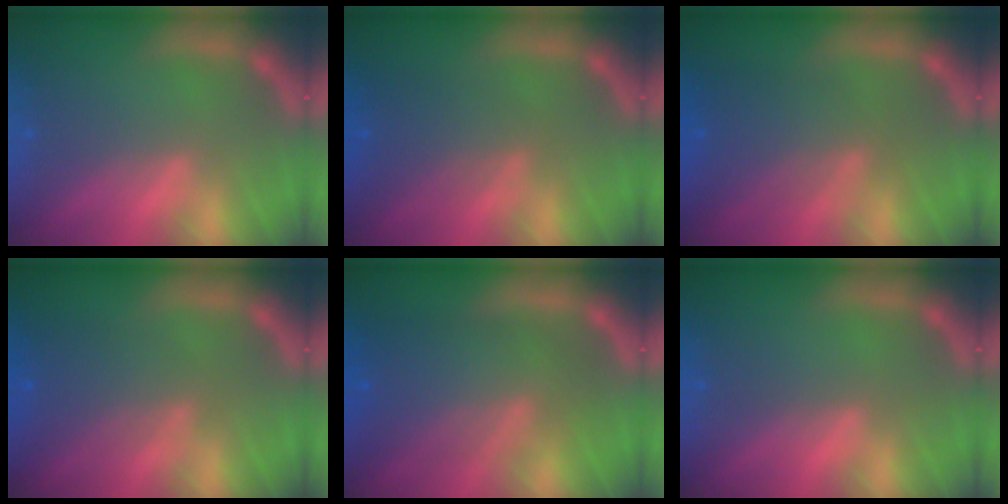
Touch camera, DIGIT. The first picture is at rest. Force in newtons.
{"total": 4.1}
{"total": 5.6}
{"total": 4.6}
{"total": 8.5}
{"total": 0.0}